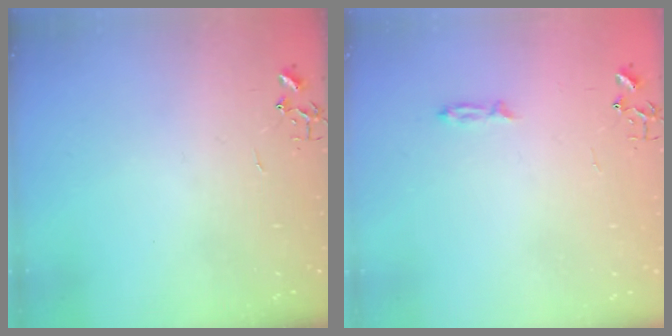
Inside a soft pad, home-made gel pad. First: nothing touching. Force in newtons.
{"total": 3.4, "press": 3.3, "slide": 0.5}